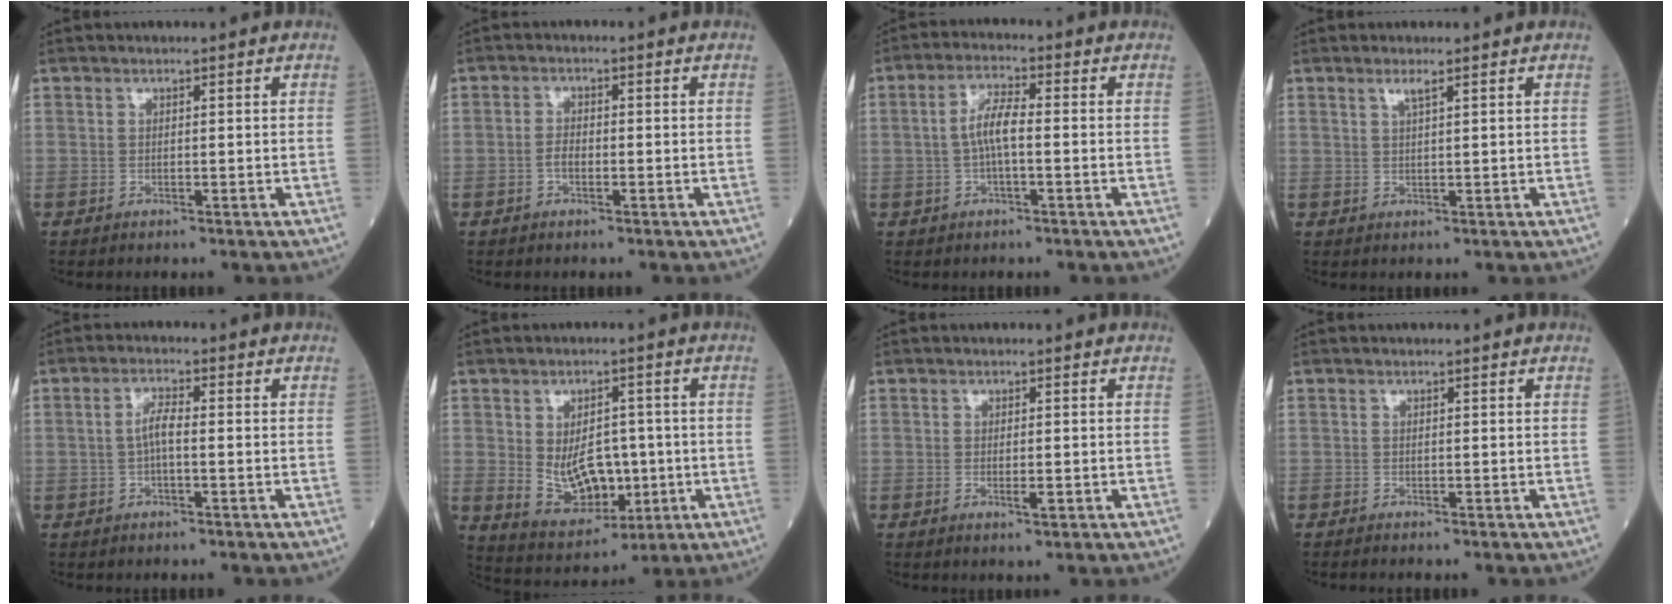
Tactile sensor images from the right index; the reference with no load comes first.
{"total": 1.8, "force": [-0.7, 0.9, 1.4], "torque": [-0.023, 0.005, -0.010]}
{"total": 4.6, "force": [-0.5, 0.9, 4.5], "torque": [-0.091, 0.011, -0.011]}
{"total": 1.4, "force": [0.9, -0.2, 1.1], "torque": [-0.025, 0.000, 0.018]}
{"total": 2.9, "force": [-0.5, 0.6, 2.8], "torque": [-0.052, 0.007, -0.010]}
{"total": 9.3, "force": [-0.5, 5.6, 7.4], "torque": [-0.125, 0.001, 0.008]}
{"total": 1.7, "force": [-0.6, 0.3, 1.6], "torque": [-0.026, -0.003, -0.009]}
{"total": 0.9, "force": [-0.8, -0.3, 0.3], "torque": [-0.011, -0.003, -0.013]}